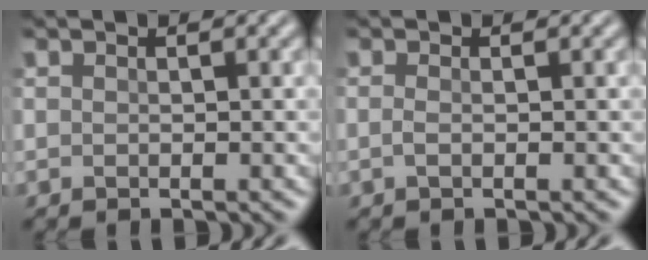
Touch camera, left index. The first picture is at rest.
{"total": 0.7, "force": [-0.2, 0.2, 0.7], "torque": [-0.016, 0.000, -0.005]}